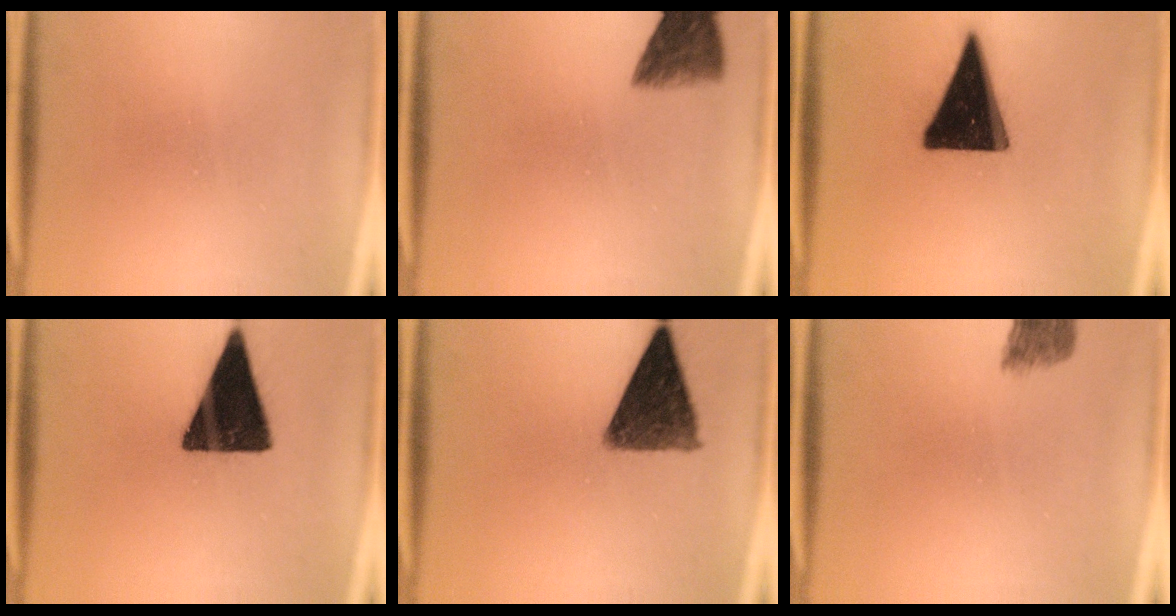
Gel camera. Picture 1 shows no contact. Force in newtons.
{"total": 5.8}
{"total": 19.1}
{"total": 16.8}
{"total": 11.6}
{"total": 4.3}